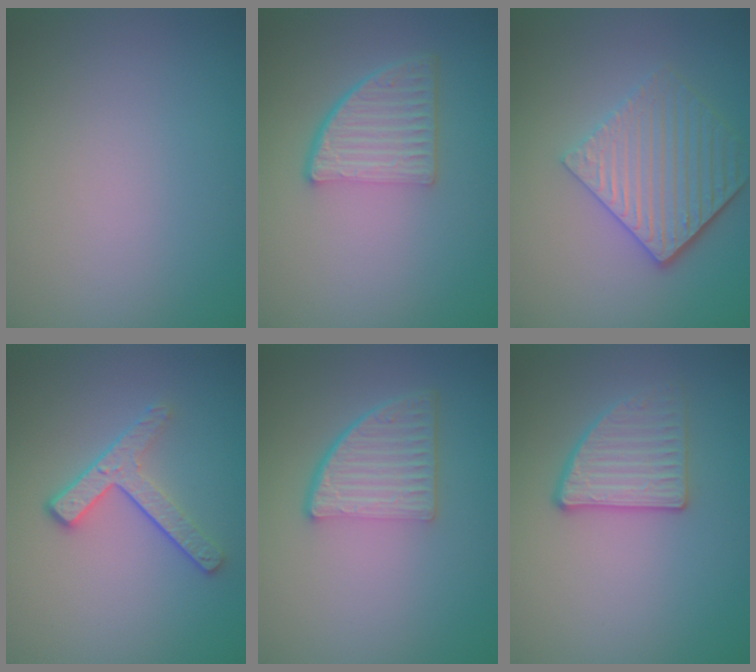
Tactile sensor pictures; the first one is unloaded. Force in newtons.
{"total": 4.7, "press": 3.3, "slide": 3.3}
{"total": 5.0, "press": 4.0, "slide": 3.0}
{"total": 2.9, "press": 2.3, "slide": 1.7}
{"total": 4.7, "press": 3.3, "slide": 3.3}
{"total": 2.8, "press": 2.7, "slide": 0.6}